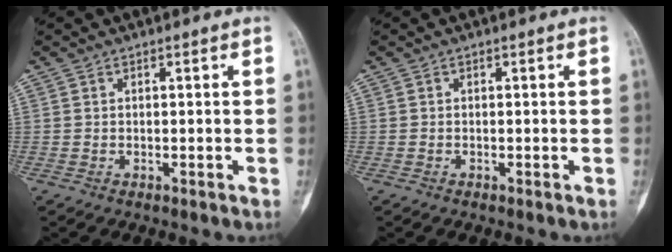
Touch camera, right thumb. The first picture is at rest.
{"total": 0.0}